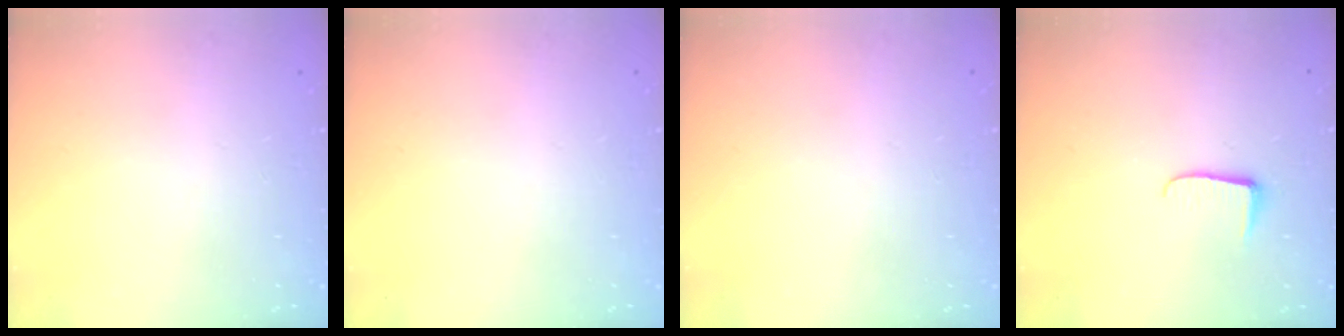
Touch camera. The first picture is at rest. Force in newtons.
{"total": 0.0}
{"total": 0.5, "press": 0.5, "slide": 0.1}
{"total": 6.0, "press": 5.9, "slide": 0.6}